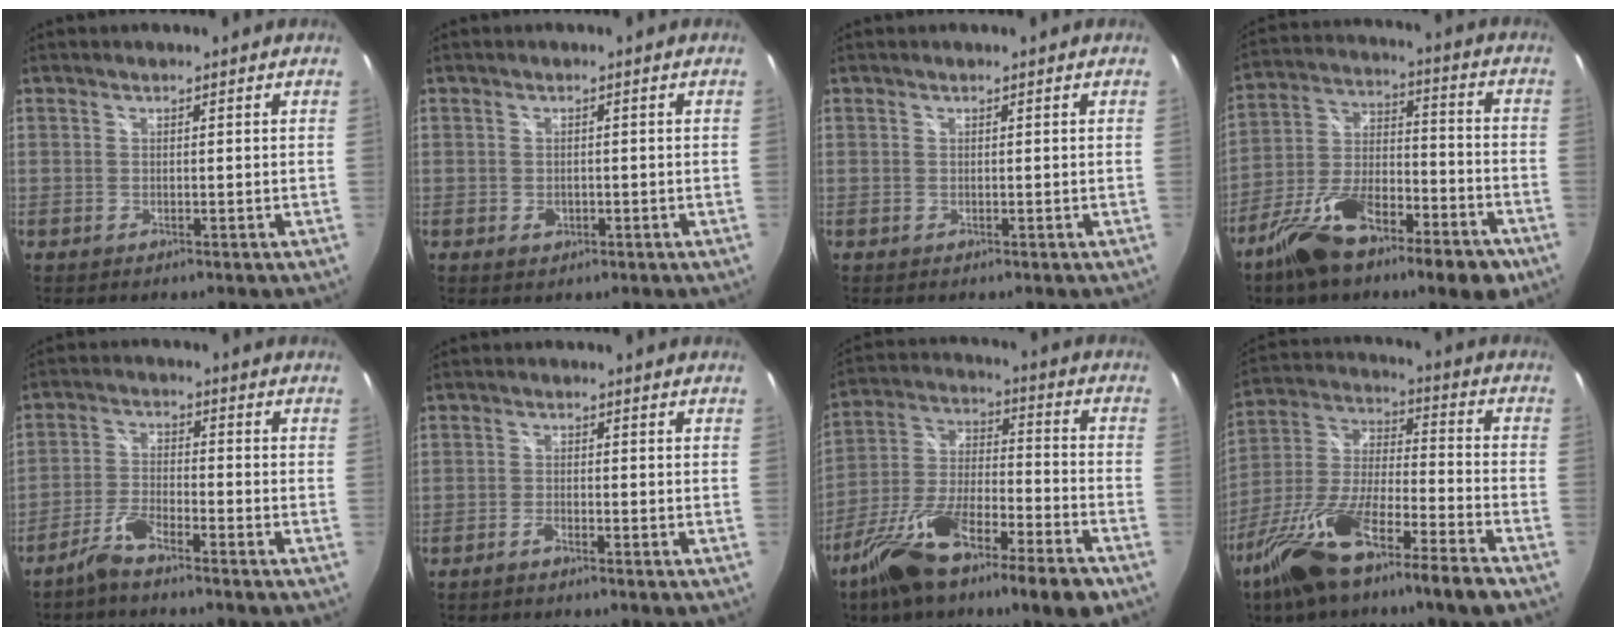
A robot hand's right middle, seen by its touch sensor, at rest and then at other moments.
{"total": 1.9, "force": [-0.7, 1.5, 0.9], "torque": [-0.014, -0.001, -0.011]}
{"total": 0.0}
{"total": 18.3, "force": [-11.1, 6.5, 13.0], "torque": [-0.236, -0.011, -0.186]}
{"total": 5.0, "force": [-4.2, 0.5, 2.6], "torque": [-0.066, 0.004, -0.087]}
{"total": 1.8, "force": [-1.5, 0.2, 0.9], "torque": [-0.031, 0.001, -0.033]}
{"total": 18.6, "force": [-11.9, 3.9, 13.7], "torque": [-0.253, -0.013, -0.212]}
{"total": 18.9, "force": [-12.4, 2.8, 13.9], "torque": [-0.272, -0.009, -0.236]}